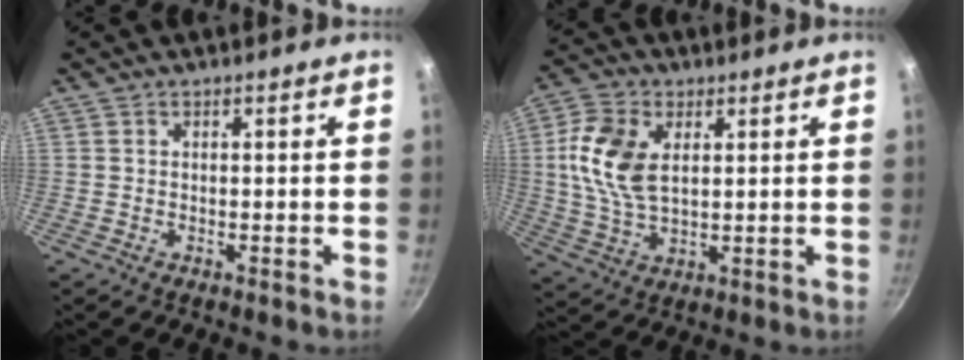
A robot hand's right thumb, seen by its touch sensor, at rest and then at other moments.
{"total": 11.8, "force": [2.6, 7.1, 9.1], "torque": [-0.176, -0.004, 0.048]}